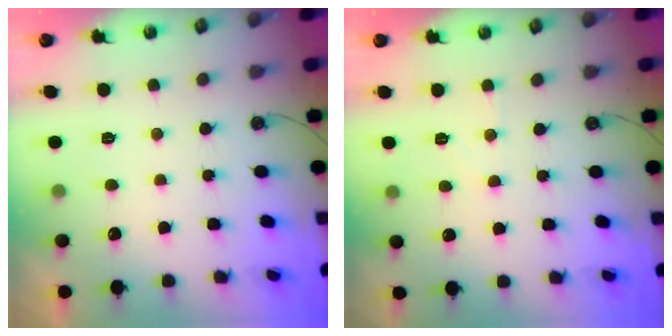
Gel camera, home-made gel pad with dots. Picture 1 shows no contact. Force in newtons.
{"total": 3.6, "press": 3.6, "slide": 0.5}